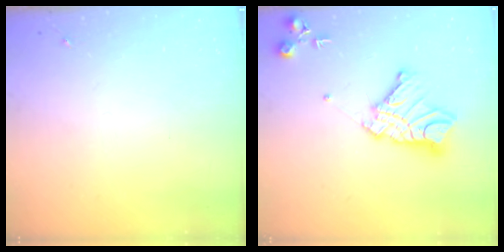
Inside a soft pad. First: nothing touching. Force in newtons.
{"total": 16.4, "press": 16.3, "slide": 1.4}